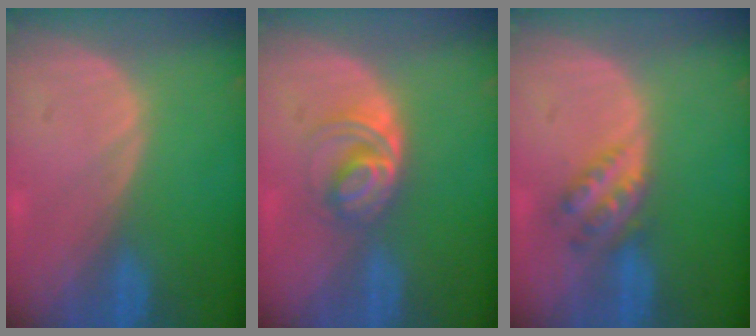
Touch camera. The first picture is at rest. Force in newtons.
{"total": 5.2, "press": 4.9, "slide": 1.7}
{"total": 4.7, "press": 4.3, "slide": 1.9}